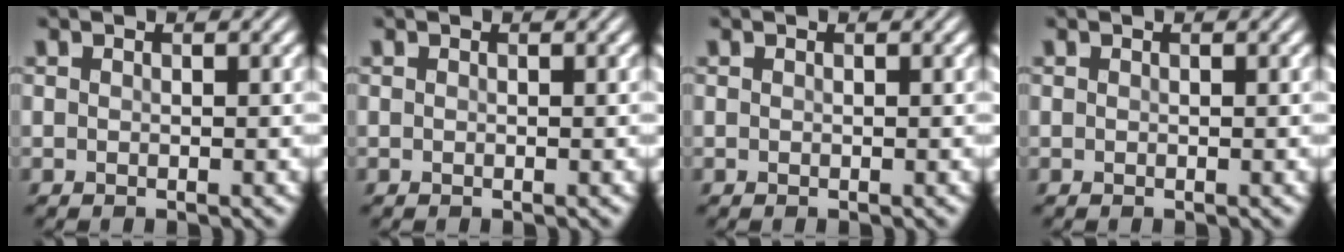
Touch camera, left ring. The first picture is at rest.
{"total": 0.0}
{"total": 0.0}
{"total": 0.0}